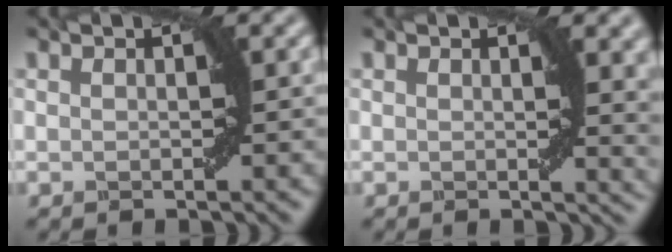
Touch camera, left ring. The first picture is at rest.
{"total": 3.8, "force": [1.1, 1.2, 3.4], "torque": [-0.031, -0.003, 0.018]}